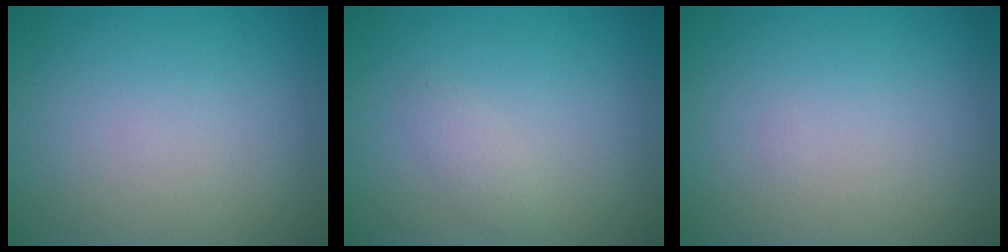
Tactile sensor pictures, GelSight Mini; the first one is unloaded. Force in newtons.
{"total": 1.1, "press": 1.1, "slide": 0.0}
{"total": 0.0}